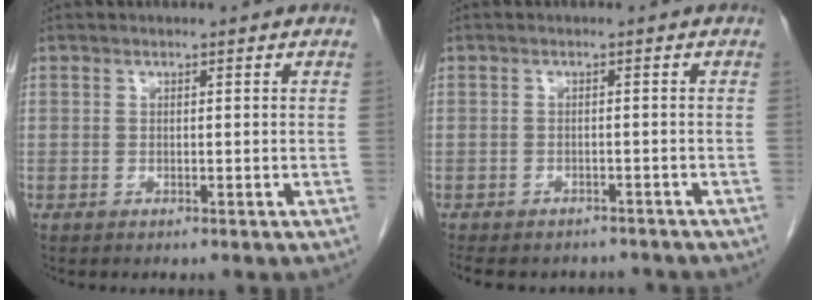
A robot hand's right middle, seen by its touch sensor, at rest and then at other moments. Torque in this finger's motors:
{"motor_torque": [0.09, -0.09, 0.02, 0.05]}